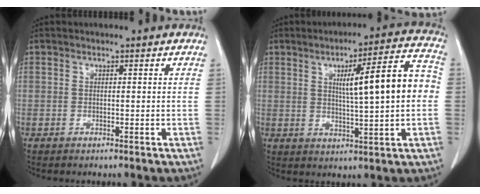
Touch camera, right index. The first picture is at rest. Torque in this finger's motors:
{"motor_torque": [1.08, 0.69, 0.33, 0.10]}